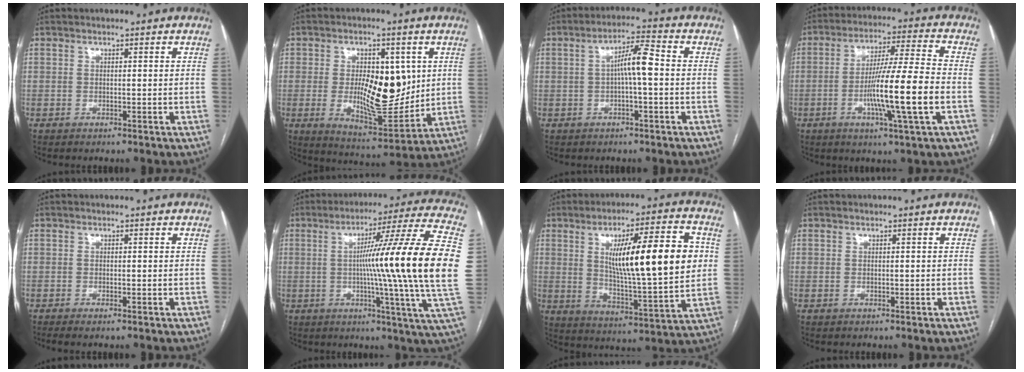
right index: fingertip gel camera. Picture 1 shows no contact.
{"total": 13.3, "force": [1.2, 5.4, 12.1], "torque": [-0.190, -0.002, 0.032]}
{"total": 5.8, "force": [-0.1, 0.6, 5.8], "torque": [-0.098, 0.016, -0.002]}
{"total": 13.5, "force": [-3.3, -0.8, 13.1], "torque": [-0.234, -0.008, -0.063]}
{"total": 1.1, "force": [-0.5, 0.1, 0.9], "torque": [-0.017, -0.001, -0.010]}
{"total": 24.0, "force": [0.8, -1.8, 23.9], "torque": [-0.288, 0.005, -0.004]}
{"total": 20.1, "force": [4.0, 2.7, 19.5], "torque": [-0.302, 0.006, 0.061]}
{"total": 0.0}